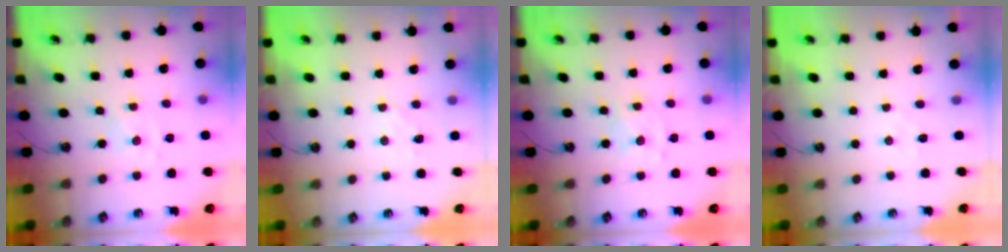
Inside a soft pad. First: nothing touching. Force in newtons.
{"total": 5.8, "press": 5.8, "slide": 0.7}
{"total": 1.6, "press": 1.6, "slide": 0.3}
{"total": 3.8, "press": 3.8, "slide": 0.5}